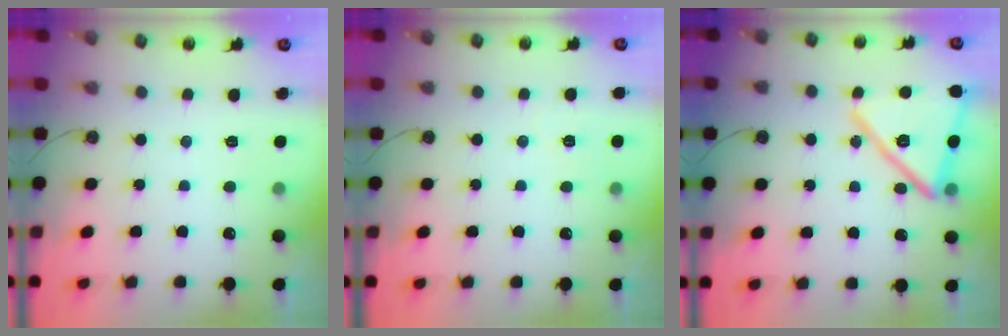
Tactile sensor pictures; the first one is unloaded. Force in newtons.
{"total": 3.2, "press": 3.1, "slide": 0.5}
{"total": 19.0, "press": 18.9, "slide": 1.5}